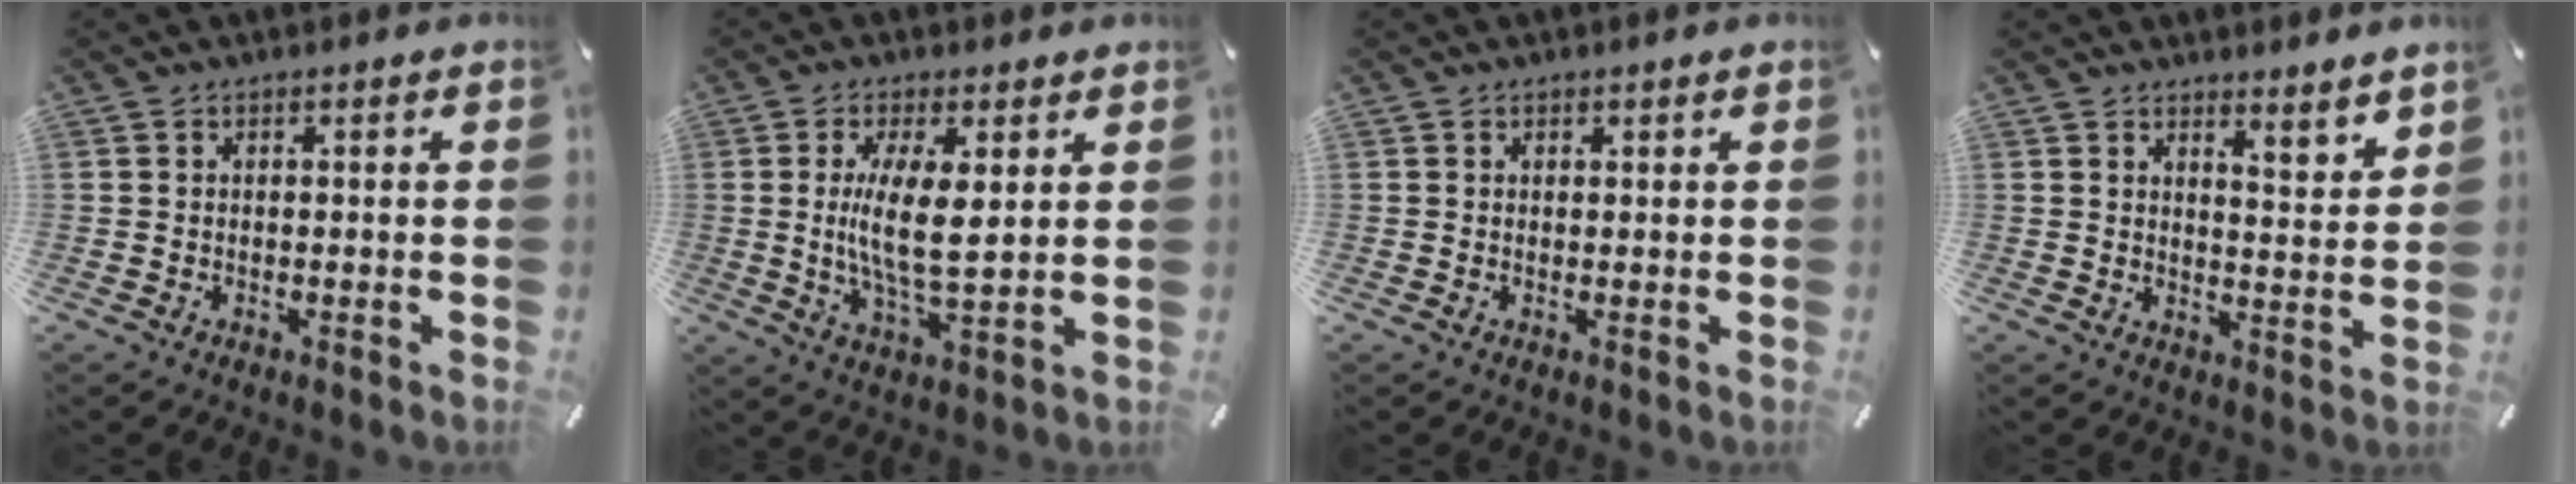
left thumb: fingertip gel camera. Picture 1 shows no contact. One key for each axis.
{"total": 10.6, "fx": 1.9, "fy": 3.6, "fz": 9.8, "tx": -0.183, "ty": -0.017, "tz": 0.024}
{"total": 0.8, "fx": 0.5, "fy": 0.6, "fz": 0.1, "tx": -0.001, "ty": 0.002, "tz": 0.009}
{"total": 4.6, "fx": 4.5, "fy": 0.6, "fz": 1.0, "tx": -0.003, "ty": -0.047, "tz": 0.075}